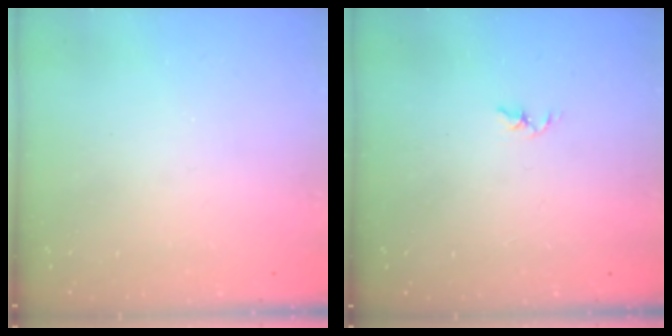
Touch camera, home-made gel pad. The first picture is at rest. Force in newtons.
{"total": 1.8, "press": 1.7, "slide": 0.3}